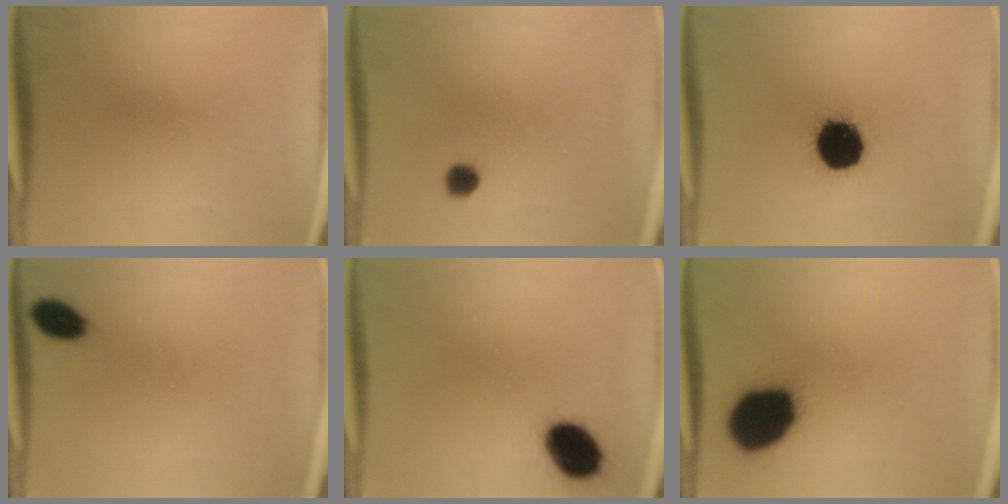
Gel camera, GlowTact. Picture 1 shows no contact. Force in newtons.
{"total": 2.2}
{"total": 16.1}
{"total": 5.0}
{"total": 11.0}
{"total": 17.1}